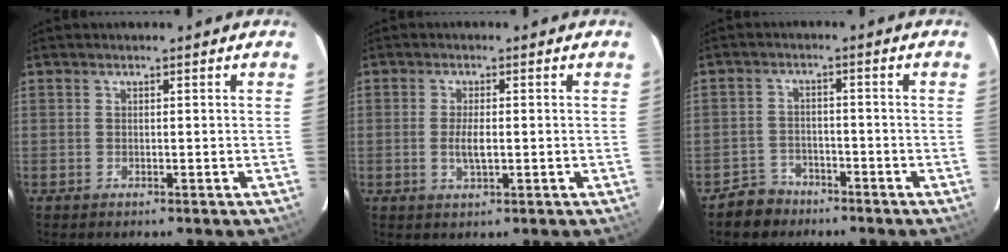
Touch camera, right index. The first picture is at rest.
{"total": 3.2, "force": [-0.4, 1.0, 3.0], "torque": [-0.056, -0.007, -0.006]}
{"total": 5.0, "force": [-3.6, 3.4, 0.0], "torque": [-0.016, 0.019, -0.063]}